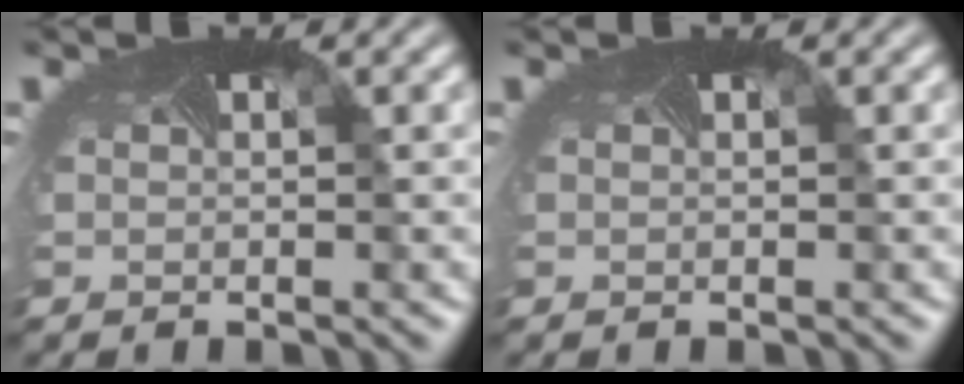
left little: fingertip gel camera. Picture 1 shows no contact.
{"total": 0.0}